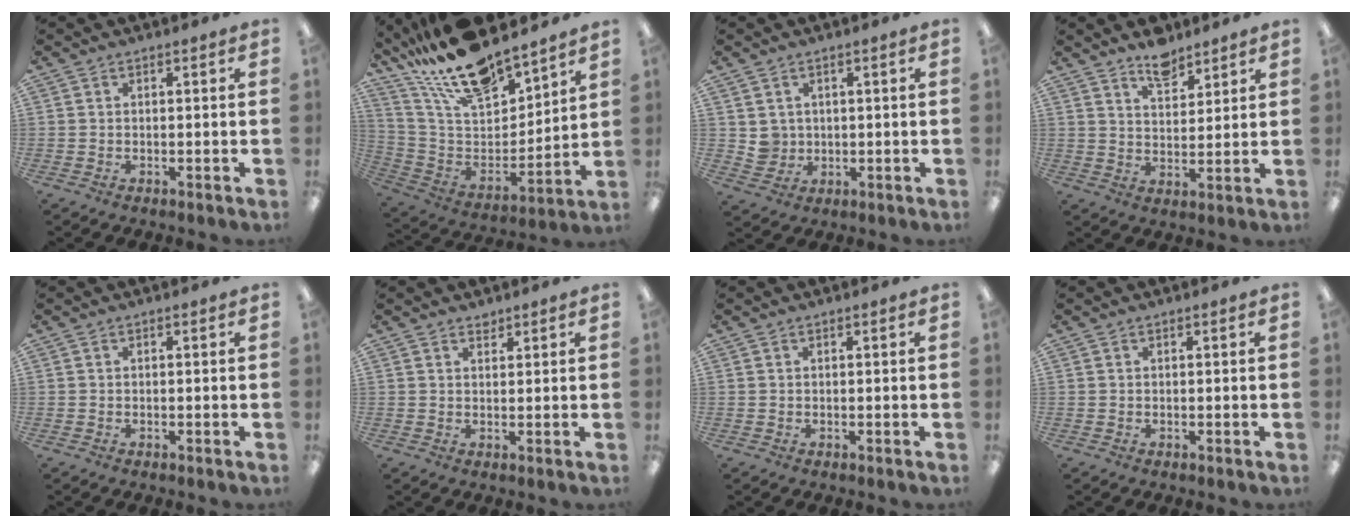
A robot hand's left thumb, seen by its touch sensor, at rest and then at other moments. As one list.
[{"total": 19.9, "force": [17.3, 5.4, 8.3], "torque": [-0.178, -0.113, 0.307]}, {"total": 3.9, "force": [1.8, 3.4, 0.0], "torque": [-0.005, -0.002, 0.035]}, {"total": 7.0, "force": [5.8, 3.0, 2.6], "torque": [-0.026, -0.040, 0.101]}, {"total": 0.0}, {"total": 1.5, "force": [1.5, 0.5, 0.0], "torque": [0.006, -0.007, 0.027]}, {"total": 0.0}, {"total": 0.0}]